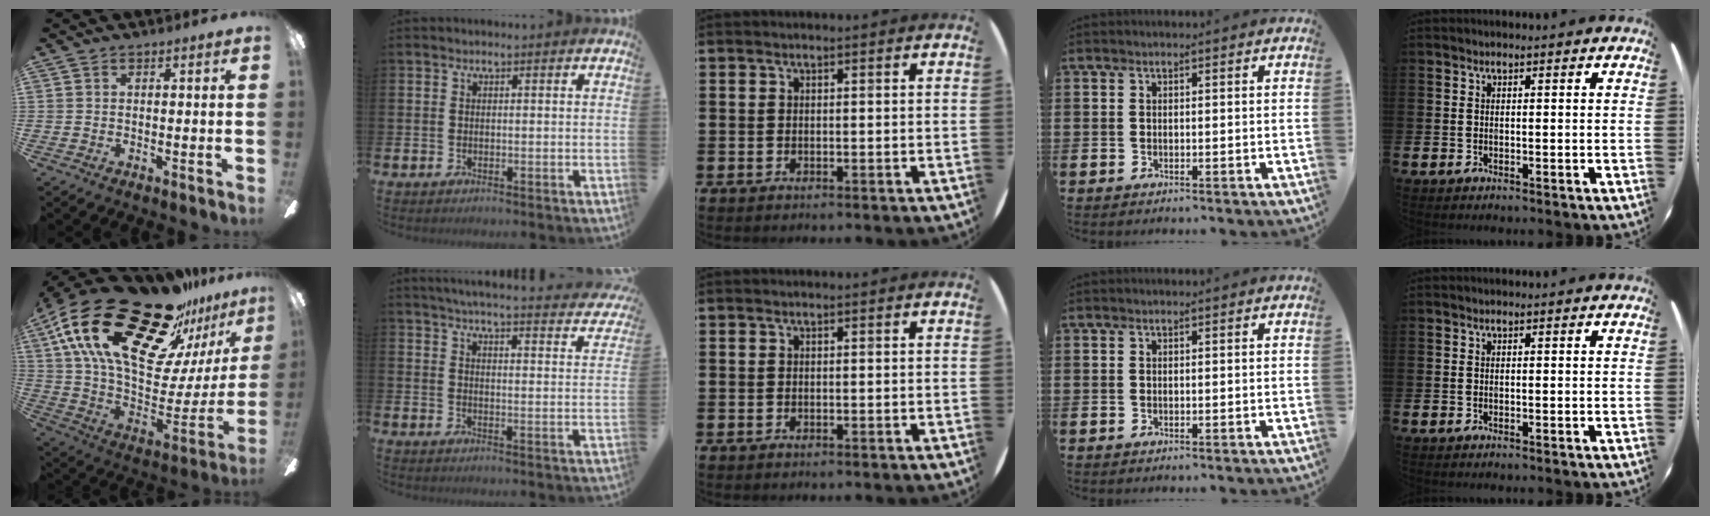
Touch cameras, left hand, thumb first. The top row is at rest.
{"thumb": {"total": 32.0, "force": [20.4, 14.1, 20.3], "torque": [-0.358, -0.139, 0.377]}, "index": {"total": 4.6, "force": [4.4, 0.1, 1.2], "torque": [-0.035, -0.038, 0.073]}}